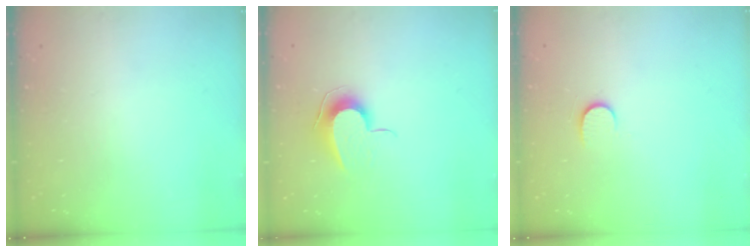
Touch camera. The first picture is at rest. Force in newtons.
{"total": 9.9, "press": 9.9, "slide": 0.3}
{"total": 7.0, "press": 7.0, "slide": 0.8}